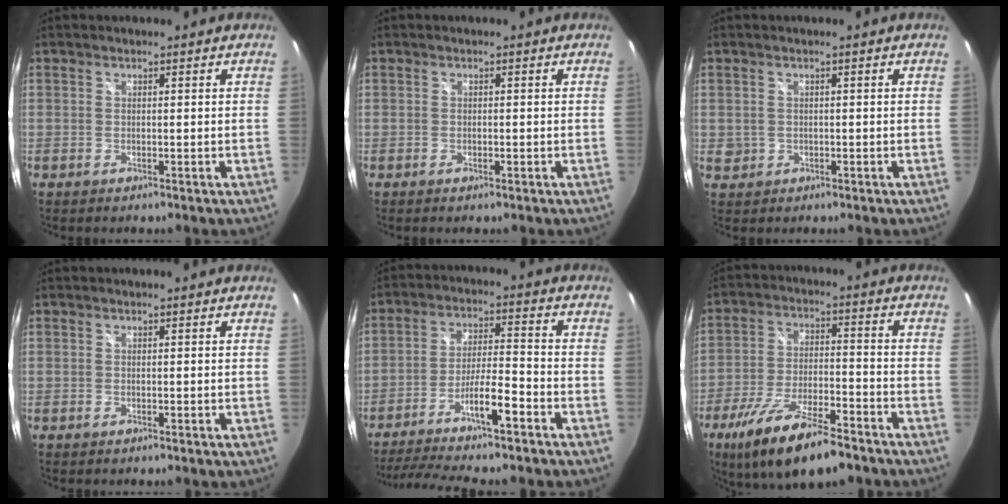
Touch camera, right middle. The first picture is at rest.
{"total": 0.5, "force": [-0.3, 0.1, 0.4], "torque": [-0.006, 0.000, -0.007]}
{"total": 2.3, "force": [-0.1, 2.2, 0.5], "torque": [-0.008, -0.001, 0.000]}
{"total": 0.0}
{"total": 12.5, "force": [-9.3, 0.1, 8.4], "torque": [-0.170, -0.007, -0.158]}
{"total": 17.0, "force": [-11.8, 4.7, 11.3], "torque": [-0.219, -0.036, -0.201]}